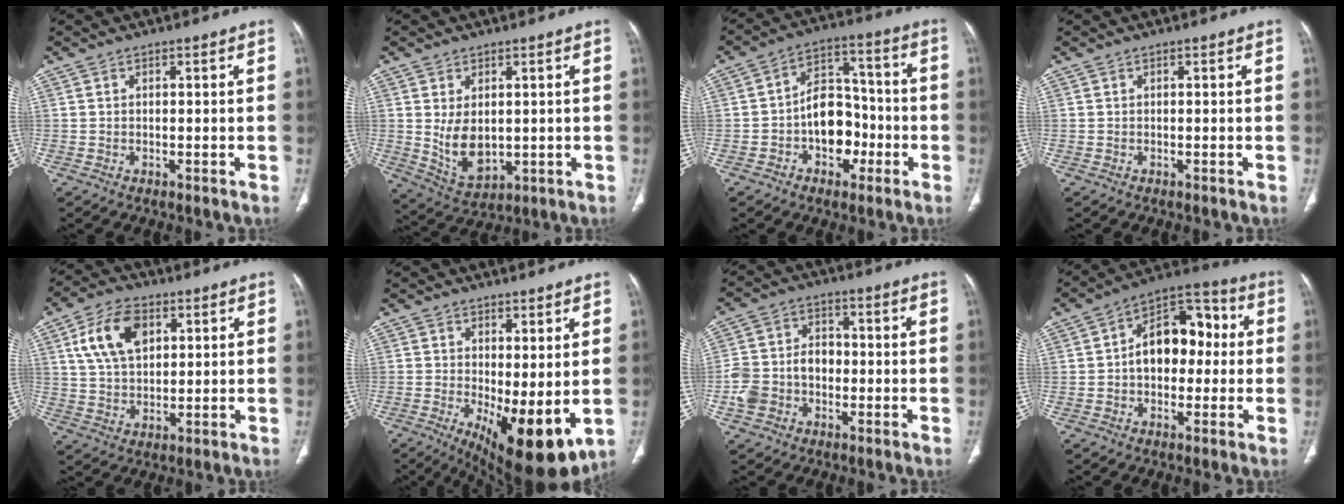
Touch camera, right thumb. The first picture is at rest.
{"total": 8.1, "force": [0.6, 5.1, 6.2], "torque": [-0.096, -0.015, 0.033]}
{"total": 11.2, "force": [-3.1, 8.0, 7.2], "torque": [-0.070, 0.048, -0.053]}
{"total": 0.0}
{"total": 11.3, "force": [4.2, 6.9, 8.0], "torque": [-0.135, -0.004, 0.078]}
{"total": 12.7, "force": [-1.7, 4.8, 11.6], "torque": [-0.171, -0.026, -0.008]}
{"total": 9.5, "force": [-2.3, 7.6, 5.3], "torque": [-0.090, 0.036, -0.045]}
{"total": 13.7, "force": [0.5, 9.0, 10.3], "torque": [-0.117, 0.041, -0.003]}